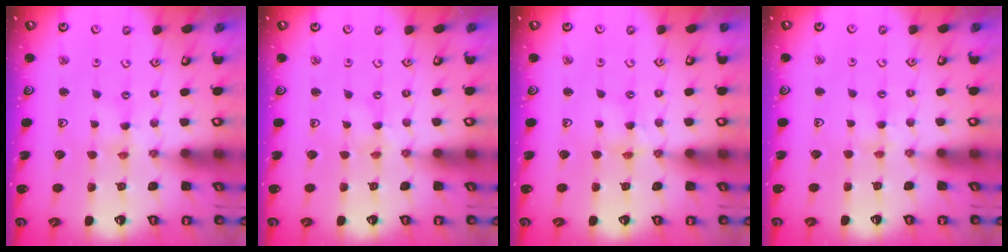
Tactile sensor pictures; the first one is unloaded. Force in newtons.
{"total": 0.0}
{"total": 3.3, "press": 3.3, "slide": 0.3}
{"total": 2.9, "press": 2.9, "slide": 0.4}